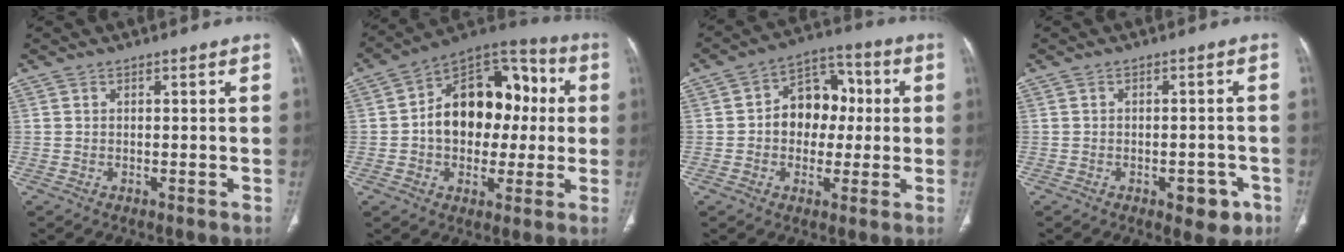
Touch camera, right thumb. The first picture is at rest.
{"total": 19.4, "force": [0.9, 13.3, 14.1], "torque": [-0.162, 0.039, 0.009]}
{"total": 11.7, "force": [0.6, 8.9, 7.6], "torque": [-0.066, 0.029, 0.001]}
{"total": 5.5, "force": [-2.7, 3.0, 3.7], "torque": [-0.024, 0.014, -0.028]}